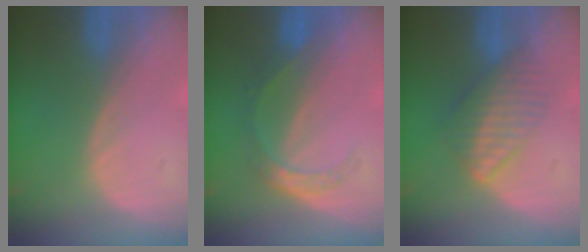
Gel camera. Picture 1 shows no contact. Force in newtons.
{"total": 5.4, "press": 4.7, "slide": 2.5}
{"total": 6.5, "press": 6.1, "slide": 2.4}